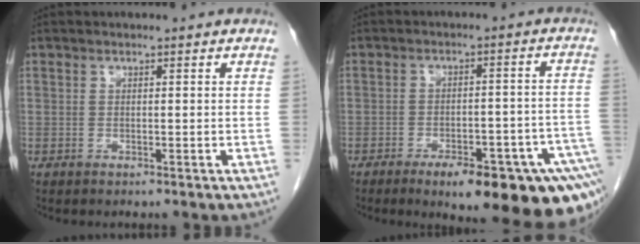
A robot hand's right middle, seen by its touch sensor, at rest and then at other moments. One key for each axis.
{"total": 19.0, "fx": -13.4, "fy": 3.5, "fz": 13.0, "tx": -0.090, "ty": 0.010, "tz": -0.169}